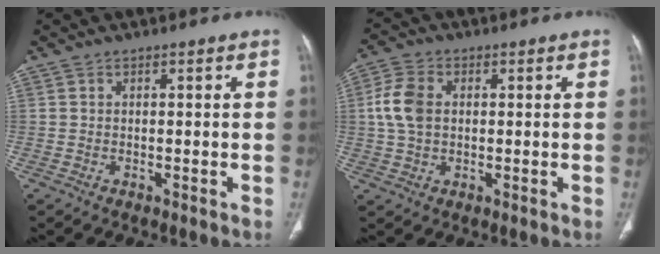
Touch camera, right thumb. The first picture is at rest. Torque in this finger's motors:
{"motor_torque": [0.76, 0.98, 0.63, 0.04, 0.06]}